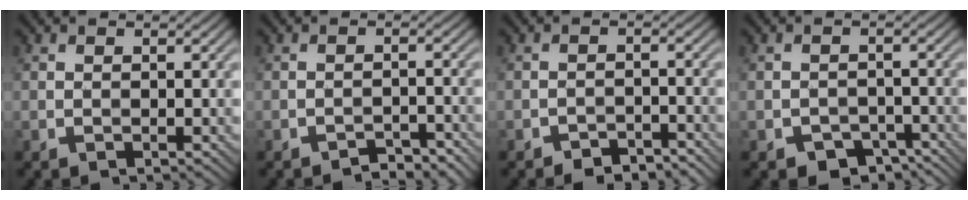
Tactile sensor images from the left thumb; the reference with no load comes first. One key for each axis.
{"total": 2.3, "fx": -2.1, "fy": 0.4, "fz": 0.8, "tx": -0.007, "ty": 0.010, "tz": -0.033}
{"total": 2.7, "fx": -2.4, "fy": 0.7, "fz": 0.9, "tx": -0.007, "ty": 0.008, "tz": -0.039}
{"total": 3.9, "fx": -2.9, "fy": 2.3, "fz": 1.3, "tx": -0.014, "ty": -0.001, "tz": -0.042}